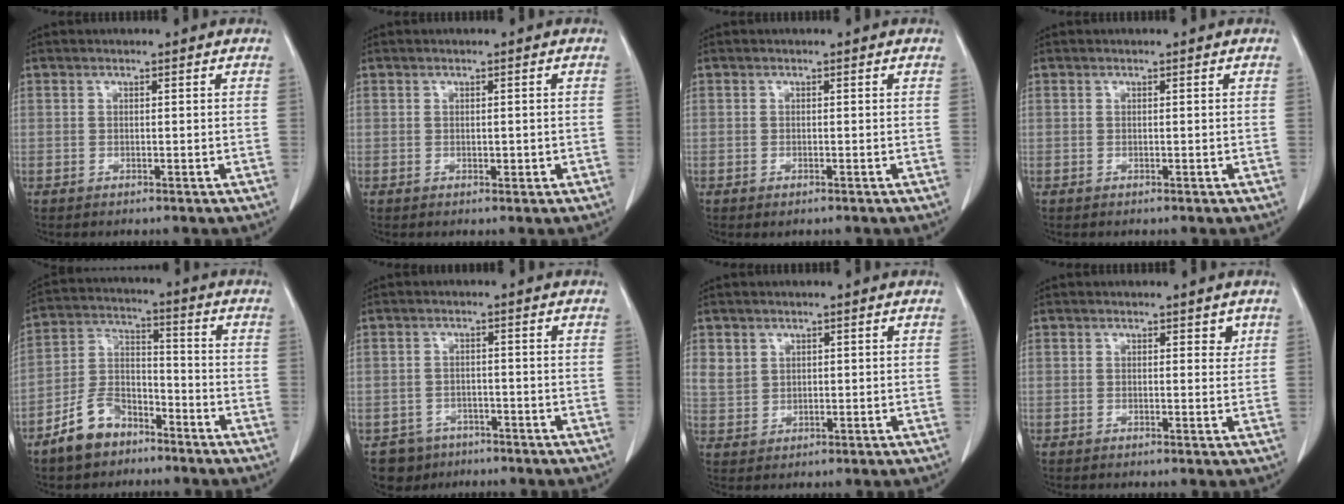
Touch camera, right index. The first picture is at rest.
{"total": 1.0, "force": [-0.1, 0.6, 0.8], "torque": [-0.008, 0.000, 0.002]}
{"total": 0.6, "force": [-0.4, 0.2, 0.4], "torque": [-0.006, -0.002, -0.004]}
{"total": 0.0}
{"total": 8.9, "force": [-6.3, 4.9, 4.1], "torque": [-0.093, 0.008, -0.120]}
{"total": 4.6, "force": [-3.2, 3.3, -0.1], "torque": [0.006, 0.007, -0.048]}
{"total": 3.5, "force": [1.7, 3.0, 0.9], "torque": [-0.016, 0.002, 0.040]}
{"total": 1.5, "force": [0.9, 0.8, 0.8], "torque": [-0.003, -0.004, 0.008]}